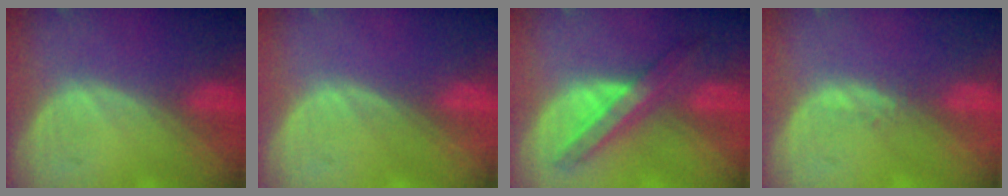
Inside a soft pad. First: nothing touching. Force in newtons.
{"total": 0.0}
{"total": 6.9, "press": 6.3, "slide": 2.9}
{"total": 0.9, "press": 0.8, "slide": 0.4}